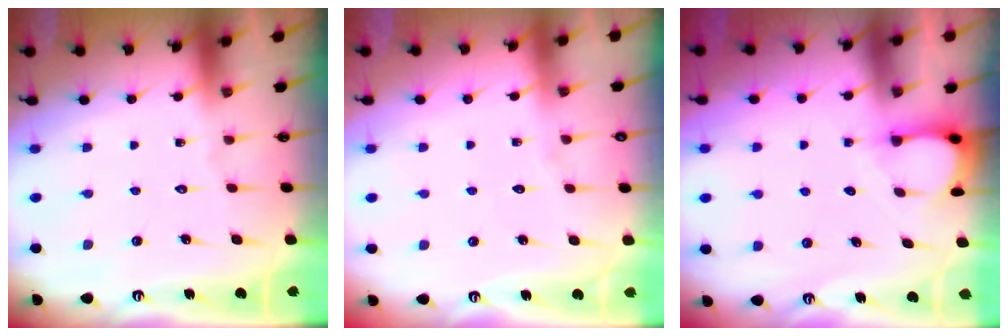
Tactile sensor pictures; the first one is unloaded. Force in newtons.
{"total": 2.7, "press": 2.6, "slide": 0.5}
{"total": 3.0, "press": 3.0, "slide": 0.3}